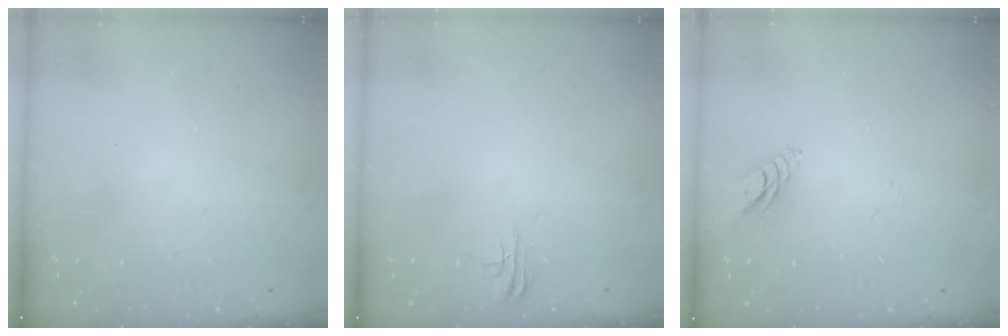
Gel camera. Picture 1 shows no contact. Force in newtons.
{"total": 3.6, "press": 3.5, "slide": 0.3}
{"total": 4.5, "press": 4.5, "slide": 0.0}